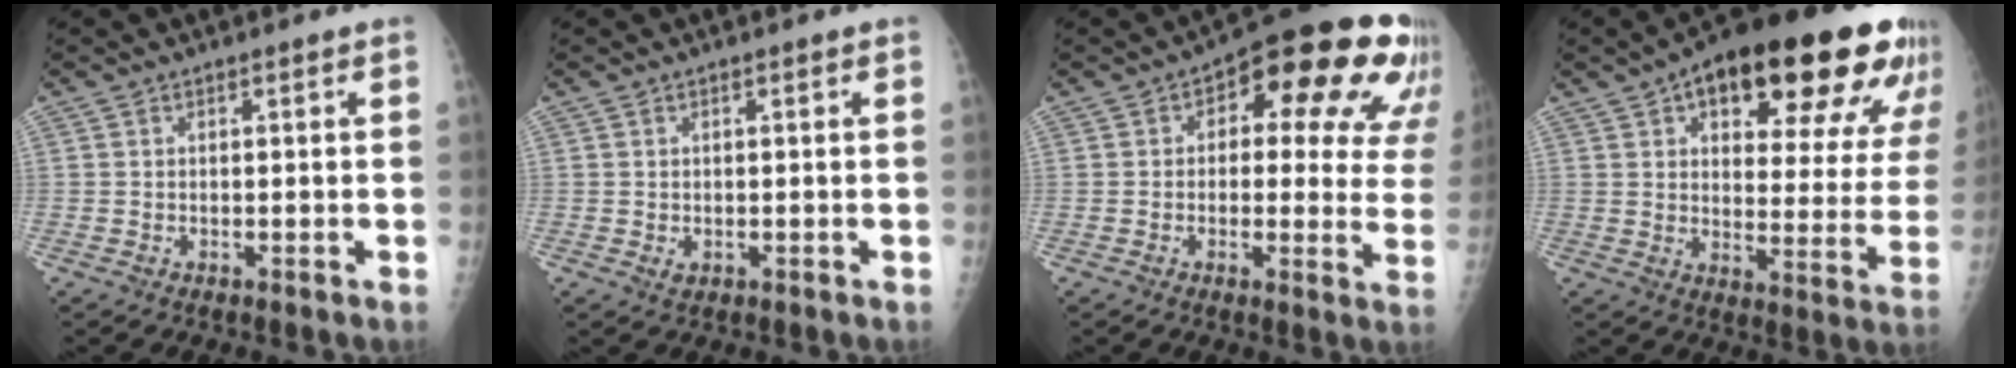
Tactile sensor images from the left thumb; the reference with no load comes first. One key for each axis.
{"total": 1.3, "fx": -0.1, "fy": 0.9, "fz": 0.8, "tx": -0.009, "ty": -0.002, "tz": 0.003}
{"total": 19.5, "fx": 8.3, "fy": 9.4, "fz": 14.9, "tx": -0.131, "ty": 0.002, "tz": 0.091}
{"total": 27.9, "fx": 15.7, "fy": 10.9, "fz": 20.3, "tx": -0.246, "ty": -0.016, "tz": 0.213}